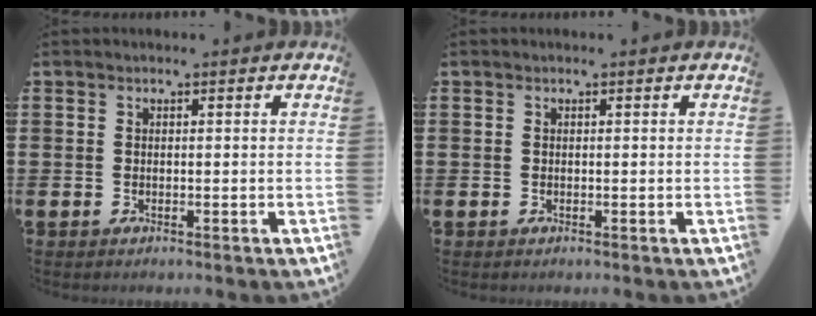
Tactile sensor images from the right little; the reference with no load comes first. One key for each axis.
{"total": 0.0}